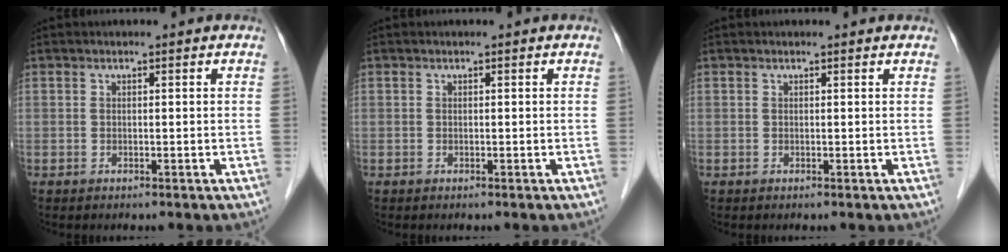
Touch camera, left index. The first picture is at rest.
{"total": 0.0}
{"total": 0.9, "force": [0.9, 0.2, 0.1], "torque": [-0.009, 0.007, 0.010]}